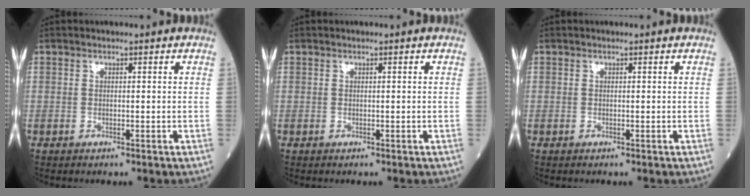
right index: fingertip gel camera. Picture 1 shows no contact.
{"total": 0.0}
{"total": 0.0}